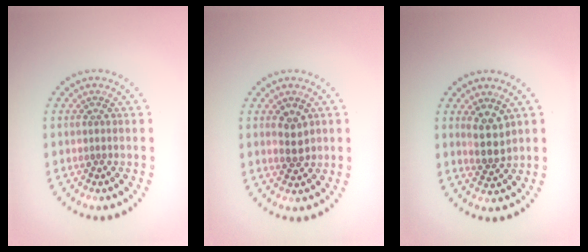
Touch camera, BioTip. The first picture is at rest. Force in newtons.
{"total": 2.1, "press": 2.1, "slide": 0.5}
{"total": 2.7, "press": 2.3, "slide": 1.4}